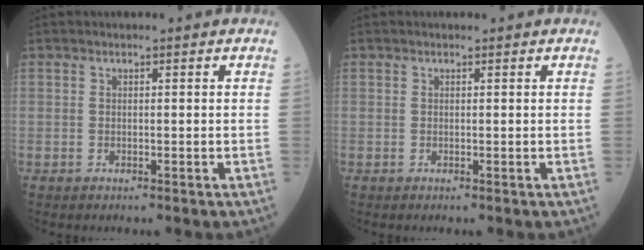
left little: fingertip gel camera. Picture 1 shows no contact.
{"total": 0.0}